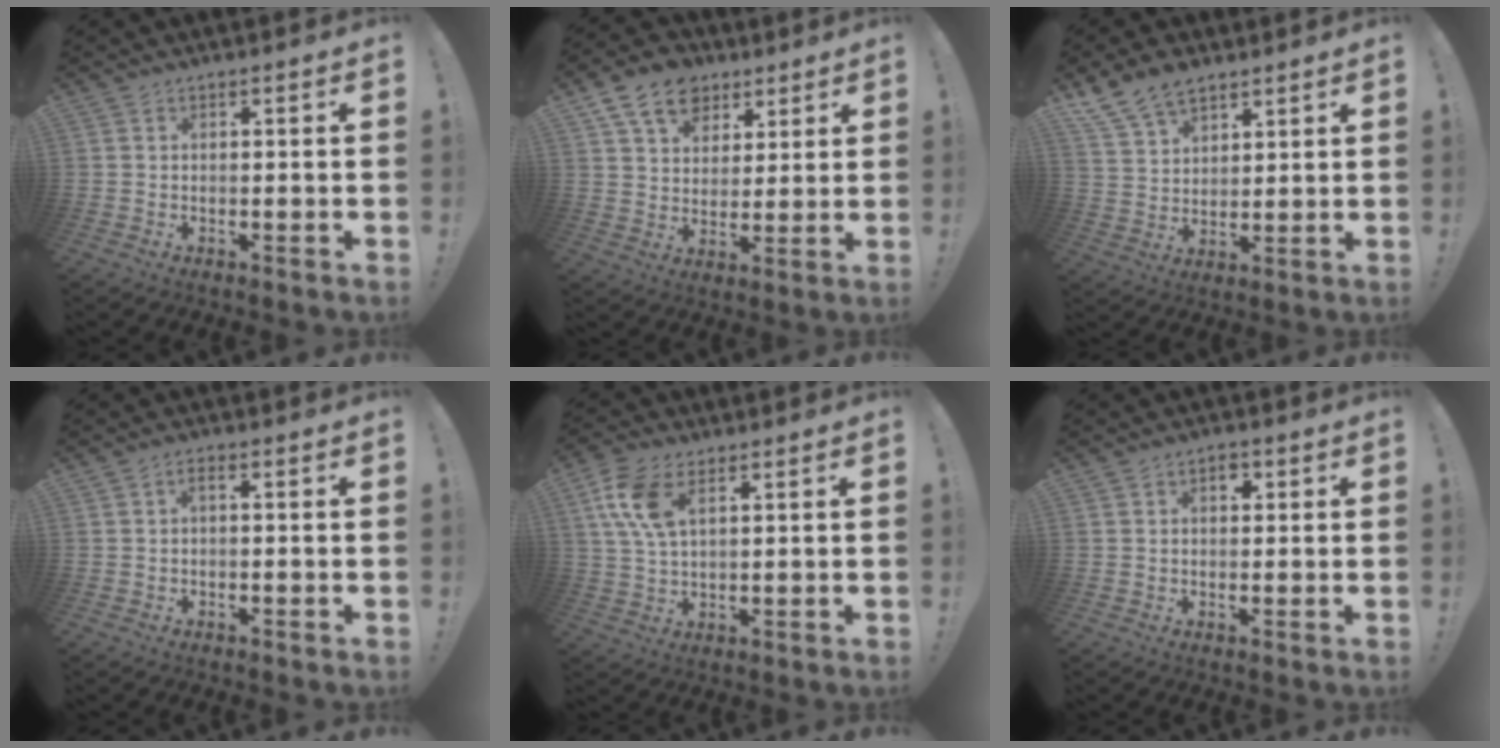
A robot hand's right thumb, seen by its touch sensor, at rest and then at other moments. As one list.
[{"total": 13.8, "force": [7.5, 9.9, 6.0], "torque": [-0.089, -0.038, 0.145]}, {"total": 10.7, "force": [8.0, 5.9, 4.1], "torque": [-0.081, -0.042, 0.158]}, {"total": 1.7, "force": [-0.5, 0.3, 1.6], "torque": [-0.031, 0.007, -0.010]}, {"total": 10.3, "force": [4.2, 5.4, 7.7], "torque": [-0.162, -0.006, 0.079]}, {"total": 2.4, "force": [0.6, 1.8, 1.5], "torque": [-0.010, 0.000, 0.006]}]